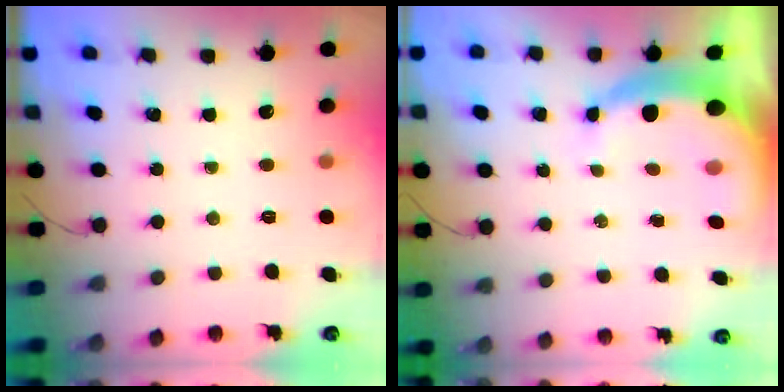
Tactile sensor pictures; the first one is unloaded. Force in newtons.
{"total": 8.4, "press": 8.2, "slide": 1.6}